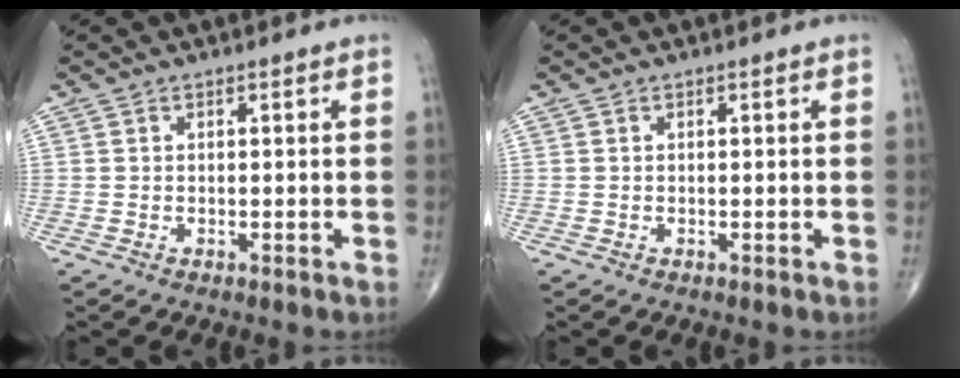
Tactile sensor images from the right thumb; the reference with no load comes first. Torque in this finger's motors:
{"motor_torque": [0.00, 0.00, 0.00, 0.00, 0.01]}